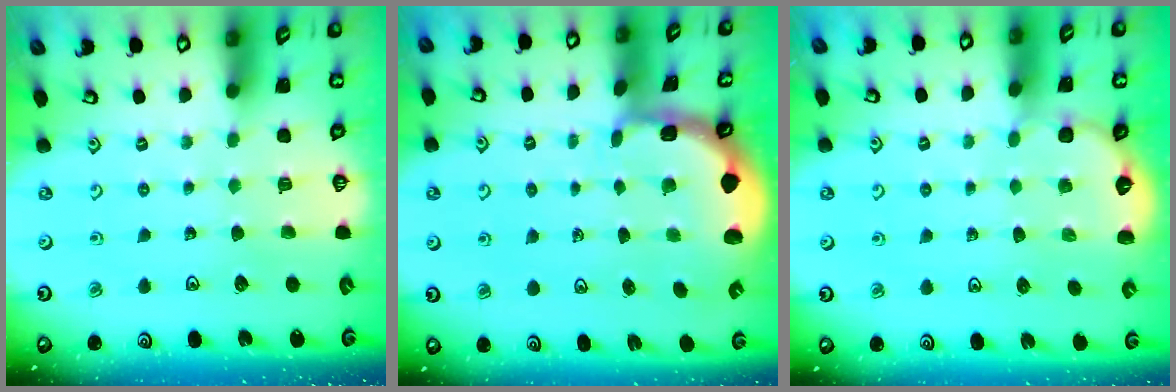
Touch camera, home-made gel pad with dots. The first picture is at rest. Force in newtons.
{"total": 1.6, "press": 1.4, "slide": 0.7}
{"total": 3.0, "press": 2.6, "slide": 1.5}